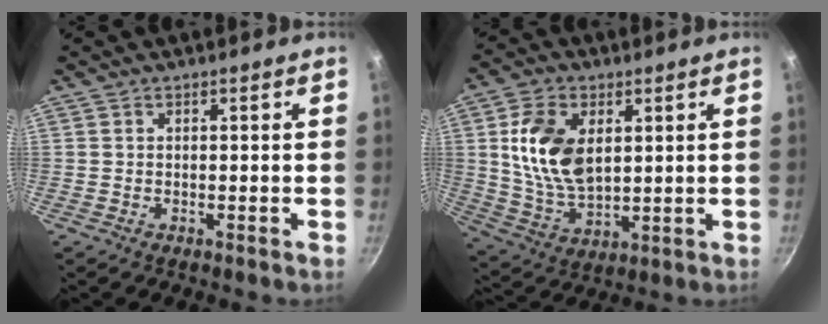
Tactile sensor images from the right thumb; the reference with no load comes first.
{"total": 13.8, "force": [3.2, 8.5, 10.4], "torque": [-0.178, -0.017, 0.069]}